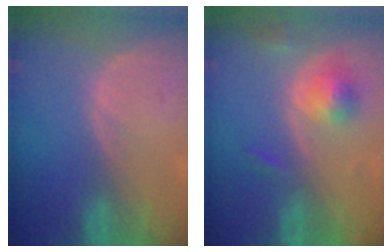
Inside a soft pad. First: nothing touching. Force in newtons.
{"total": 5.4, "press": 4.8, "slide": 2.3}